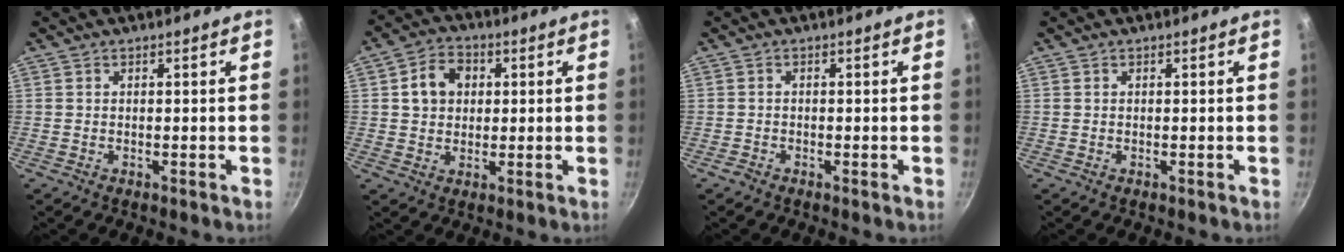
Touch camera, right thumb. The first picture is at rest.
{"total": 7.7, "force": [1.5, 6.1, 4.5], "torque": [-0.056, 0.007, 0.021]}
{"total": 0.9, "force": [-0.6, 0.4, 0.5], "torque": [-0.008, -0.001, -0.014]}
{"total": 0.0}